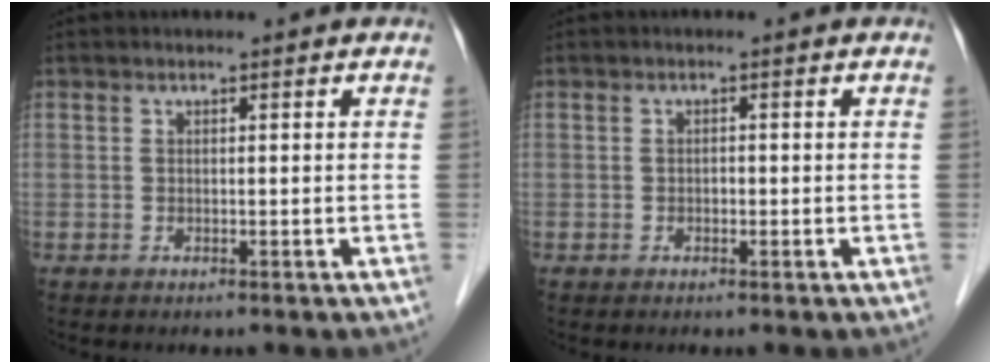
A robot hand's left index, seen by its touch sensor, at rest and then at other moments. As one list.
[{"total": 0.6, "force": [-0.3, 0.4, 0.4], "torque": [-0.005, 0.001, -0.007]}]